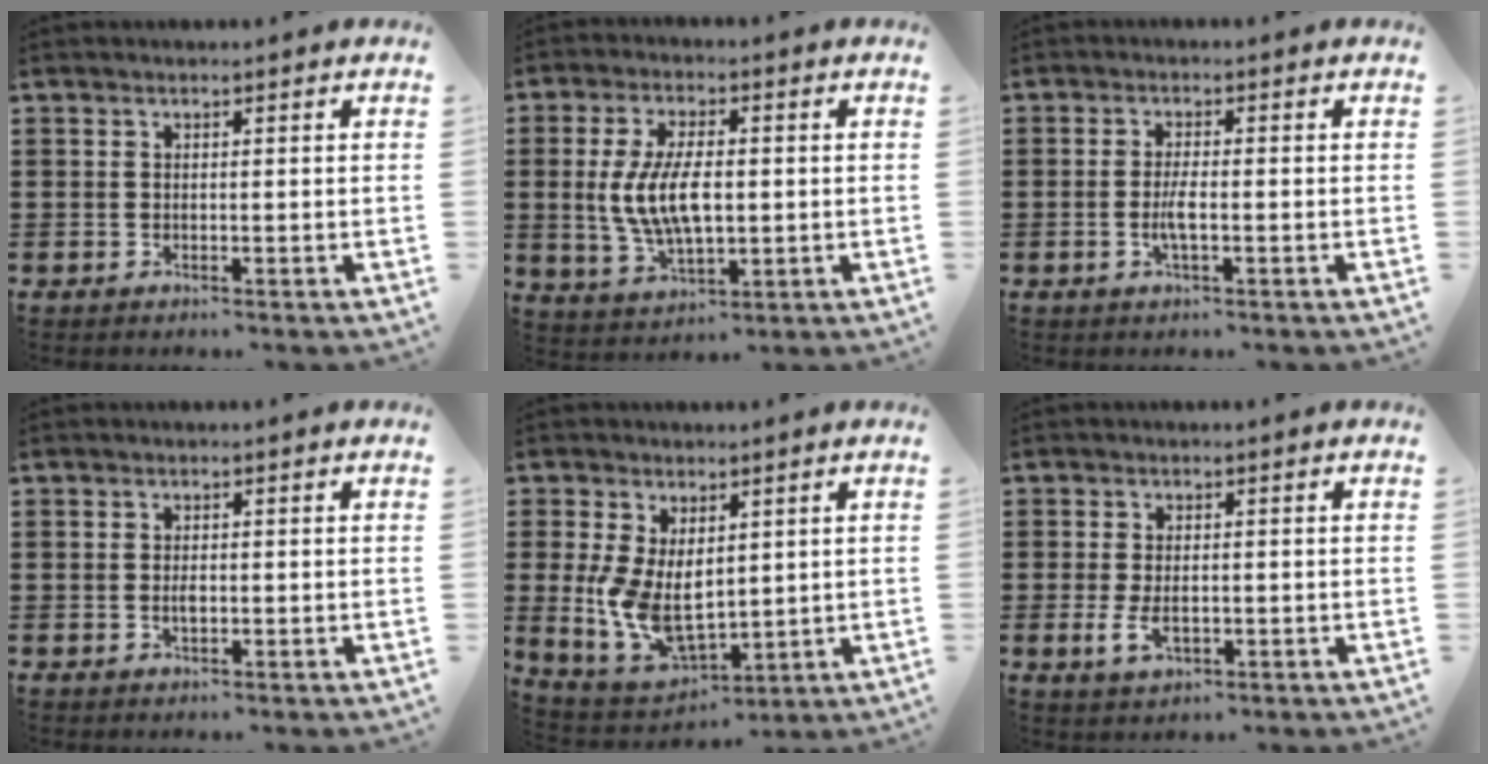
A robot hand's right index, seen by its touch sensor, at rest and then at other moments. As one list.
[{"total": 8.7, "force": [0.1, 4.1, 7.7], "torque": [-0.170, 0.003, -0.004]}, {"total": 3.0, "force": [-0.8, 0.6, 2.8], "torque": [-0.065, -0.005, -0.019]}, {"total": 1.4, "force": [-0.1, 0.7, 1.2], "torque": [-0.023, 0.000, -0.002]}, {"total": 8.9, "force": [1.0, 5.6, 6.9], "torque": [-0.157, 0.001, 0.024]}, {"total": 3.3, "force": [-0.5, 1.6, 2.8], "torque": [-0.069, -0.006, -0.010]}]